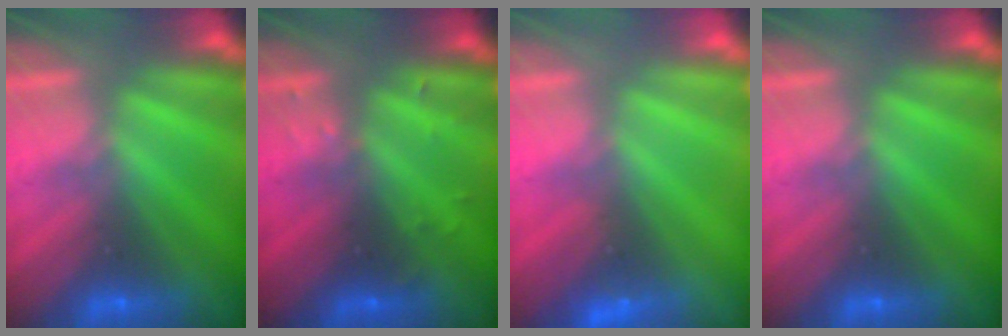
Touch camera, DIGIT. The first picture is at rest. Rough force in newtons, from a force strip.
{"total": 2.9}
{"total": 2.3}
{"total": 0.0}